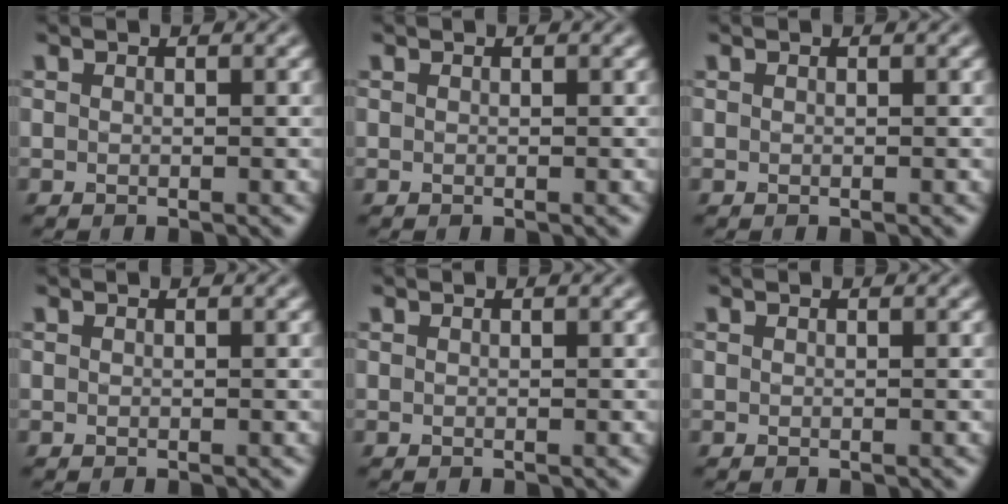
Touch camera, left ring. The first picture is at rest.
{"total": 0.0}
{"total": 0.0}
{"total": 0.0}
{"total": 0.0}
{"total": 0.0}